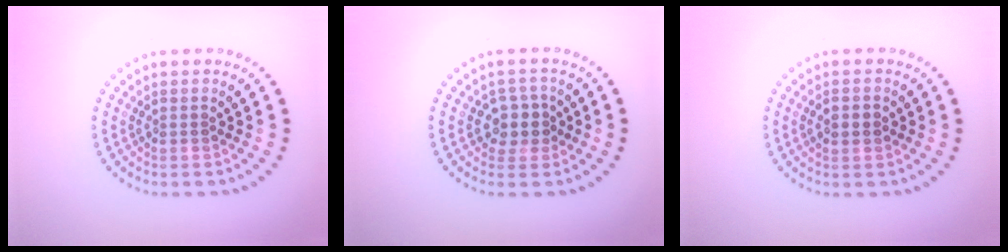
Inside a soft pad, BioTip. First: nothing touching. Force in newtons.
{"total": 2.6, "press": 2.3, "slide": 1.3}
{"total": 2.2, "press": 2.2, "slide": 0.1}